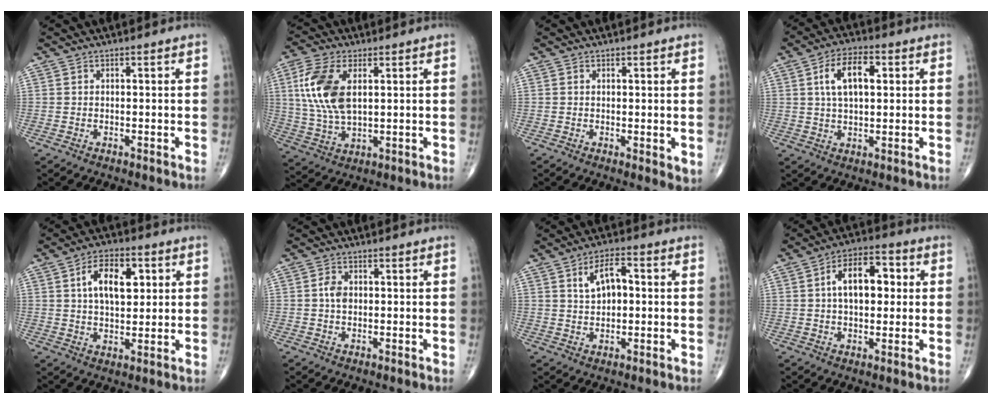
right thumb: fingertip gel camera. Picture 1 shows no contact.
{"total": 12.6, "force": [3.1, 6.5, 10.3], "torque": [-0.224, -0.006, 0.064]}
{"total": 2.6, "force": [0.3, 0.9, 2.4], "torque": [-0.037, -0.011, 0.004]}
{"total": 8.8, "force": [2.2, 4.6, 7.2], "torque": [-0.116, 0.010, 0.035]}
{"total": 10.5, "force": [2.9, 5.9, 8.2], "torque": [-0.112, 0.001, 0.044]}
{"total": 2.6, "force": [0.1, 1.8, 1.8], "torque": [-0.031, 0.003, -0.003]}
{"total": 6.7, "force": [1.4, 3.7, 5.3], "torque": [-0.078, 0.010, 0.021]}
{"total": 11.1, "force": [1.8, 6.4, 8.9], "torque": [-0.120, 0.021, 0.022]}